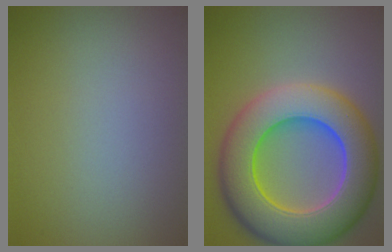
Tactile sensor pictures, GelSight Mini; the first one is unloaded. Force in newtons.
{"total": 11.9, "press": 11.9, "slide": 0.3}